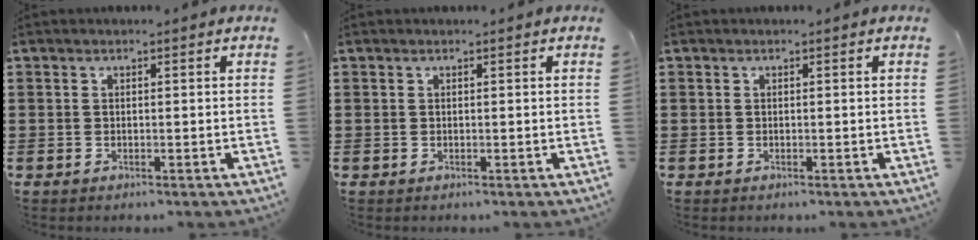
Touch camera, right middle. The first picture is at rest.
{"total": 0.0}
{"total": 0.0}